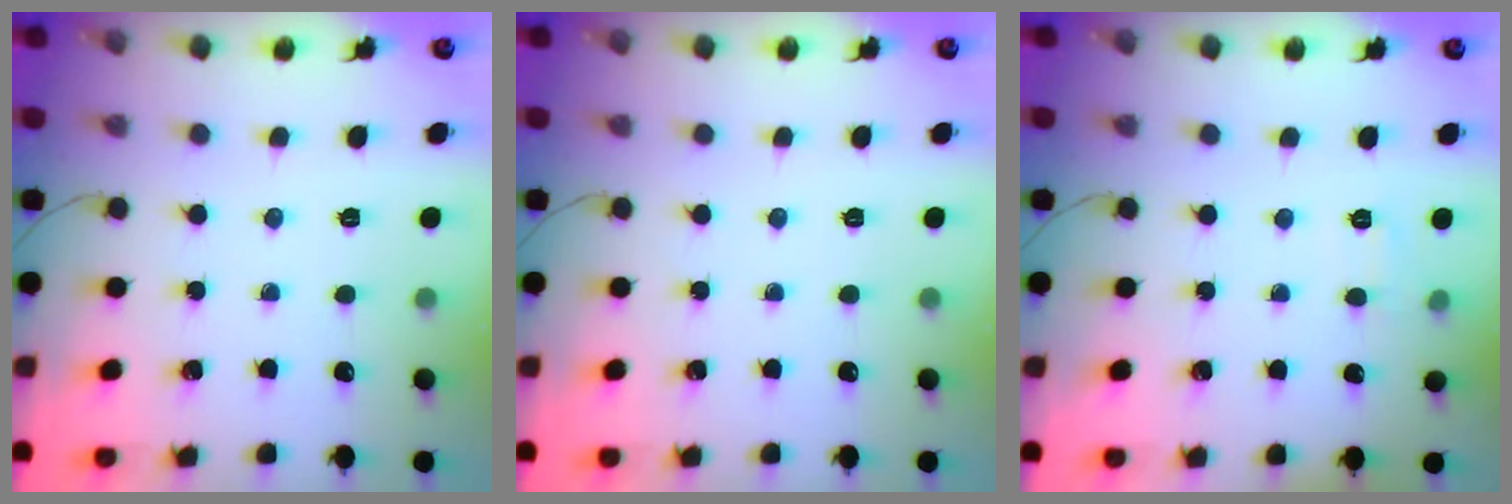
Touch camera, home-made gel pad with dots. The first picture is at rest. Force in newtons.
{"total": 0.0}
{"total": 3.1, "press": 2.7, "slide": 1.5}